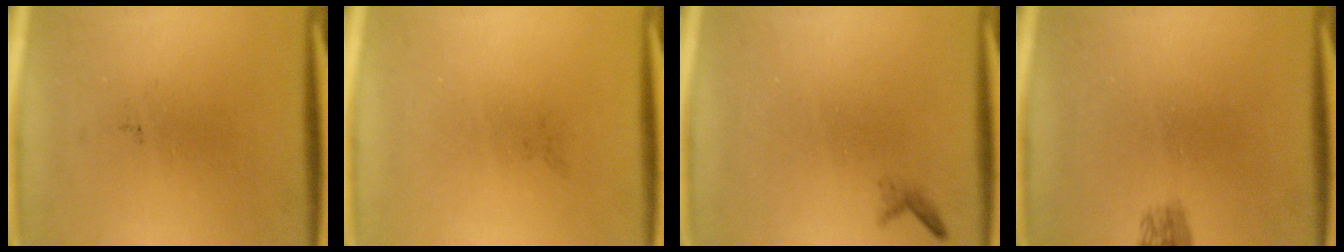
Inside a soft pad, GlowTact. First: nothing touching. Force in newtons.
{"total": 0.0}
{"total": 0.6}
{"total": 1.6}